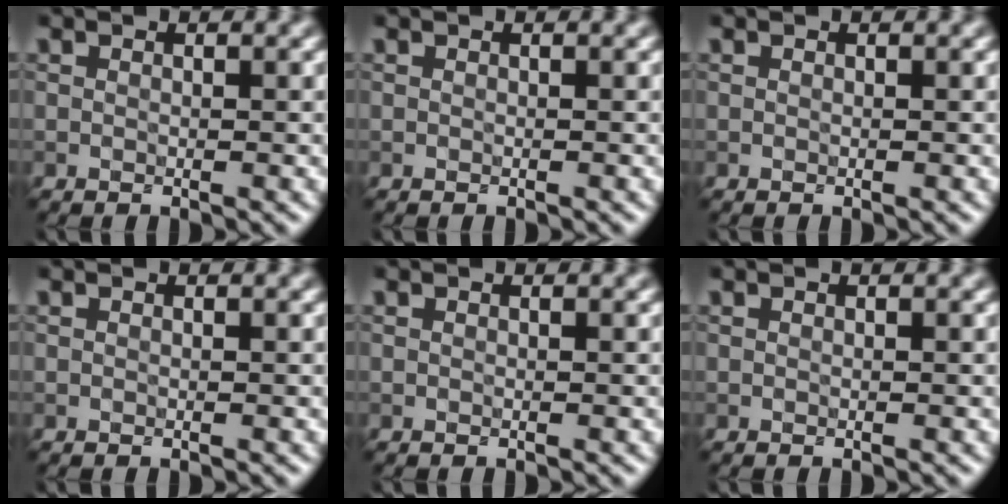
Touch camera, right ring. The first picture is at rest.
{"total": 0.0}
{"total": 0.0}
{"total": 0.0}
{"total": 0.0}
{"total": 0.0}